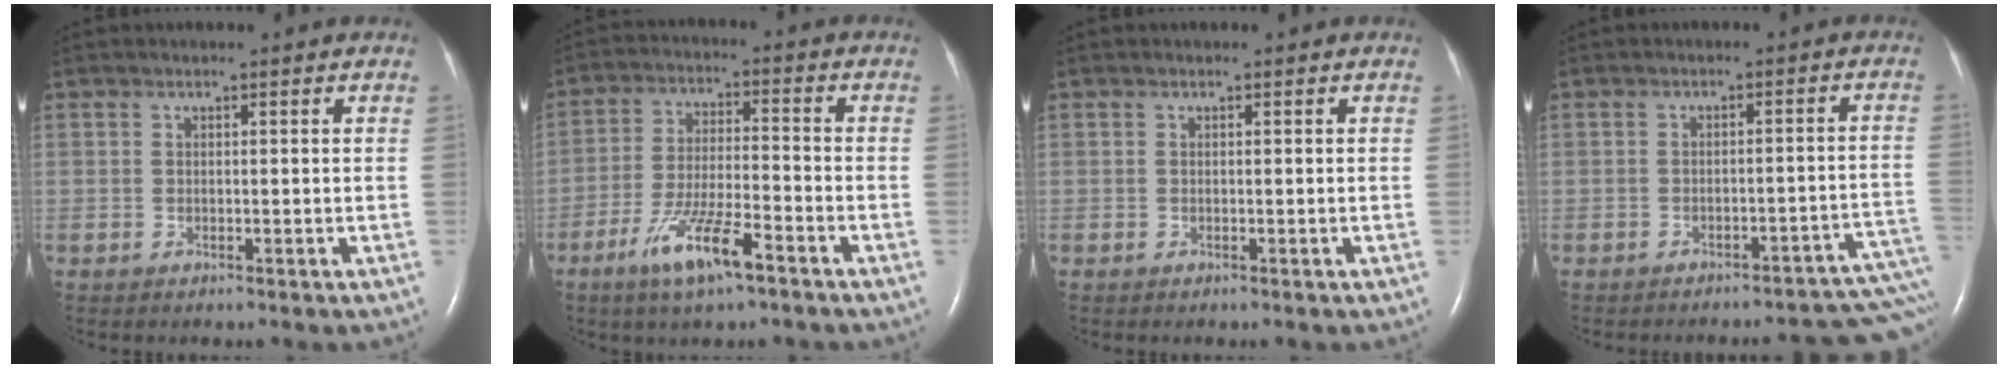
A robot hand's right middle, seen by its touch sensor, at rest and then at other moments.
{"total": 9.4, "force": [-5.7, 1.3, 7.4], "torque": [-0.148, -0.011, -0.102]}
{"total": 0.0}
{"total": 15.1, "force": [-14.0, 2.0, 5.2], "torque": [0.002, 0.031, -0.151]}